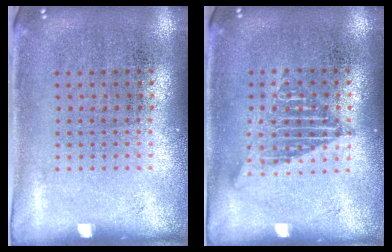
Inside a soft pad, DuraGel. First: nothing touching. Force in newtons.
{"total": 1.3, "press": 1.3, "slide": 0.1}